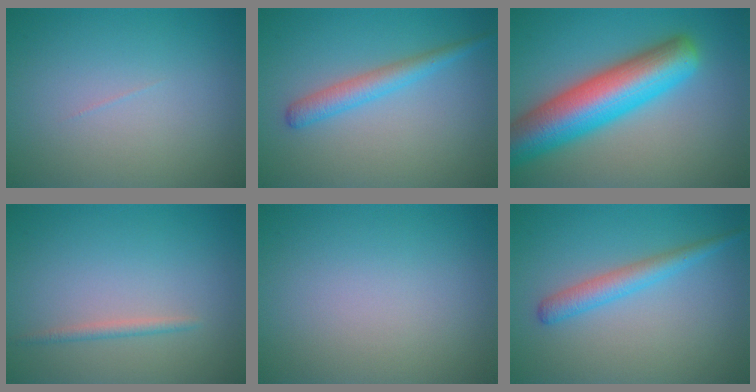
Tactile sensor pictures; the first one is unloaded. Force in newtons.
{"total": 2.7, "press": 2.6, "slide": 0.1}
{"total": 10.2, "press": 10.2, "slide": 0.3}
{"total": 1.1, "press": 1.1, "slide": 0.0}
{"total": 0.0}
{"total": 2.7, "press": 2.6, "slide": 0.1}